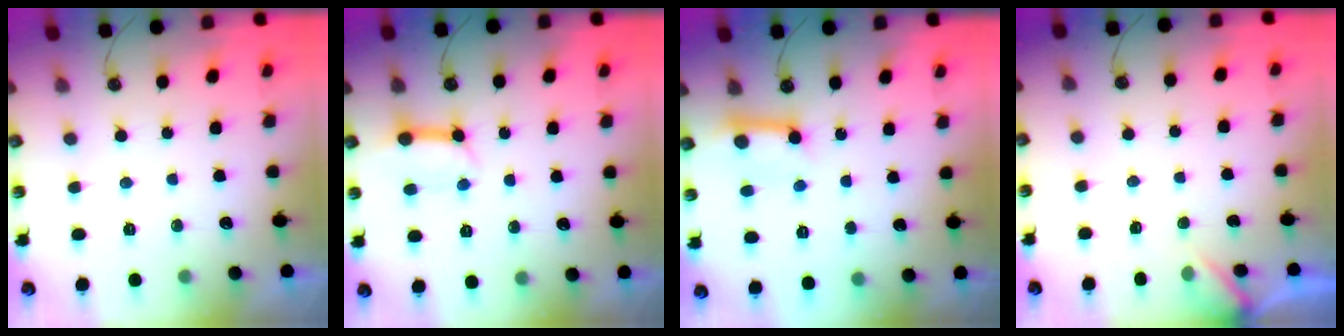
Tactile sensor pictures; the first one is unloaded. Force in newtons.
{"total": 9.6, "press": 9.5, "slide": 1.2}
{"total": 10.4, "press": 10.4, "slide": 0.9}
{"total": 2.9, "press": 2.9, "slide": 0.3}